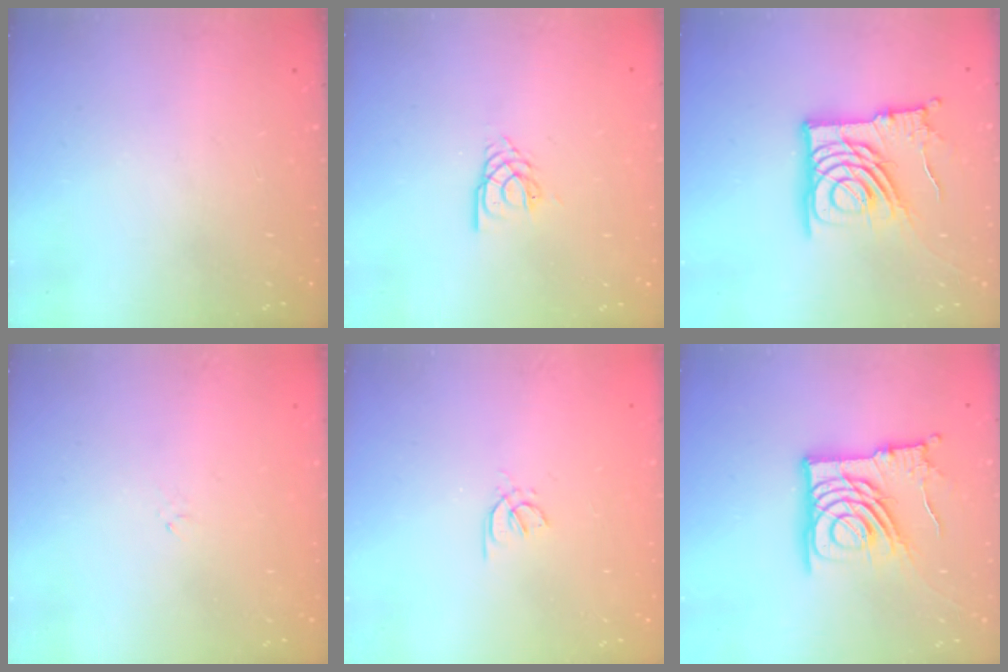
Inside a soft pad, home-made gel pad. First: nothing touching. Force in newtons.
{"total": 2.9, "press": 2.8, "slide": 0.4}
{"total": 15.5, "press": 15.5, "slide": 1.2}
{"total": 0.7, "press": 0.5, "slide": 0.4}
{"total": 1.2, "press": 1.2, "slide": 0.4}
{"total": 15.5, "press": 15.5, "slide": 1.2}